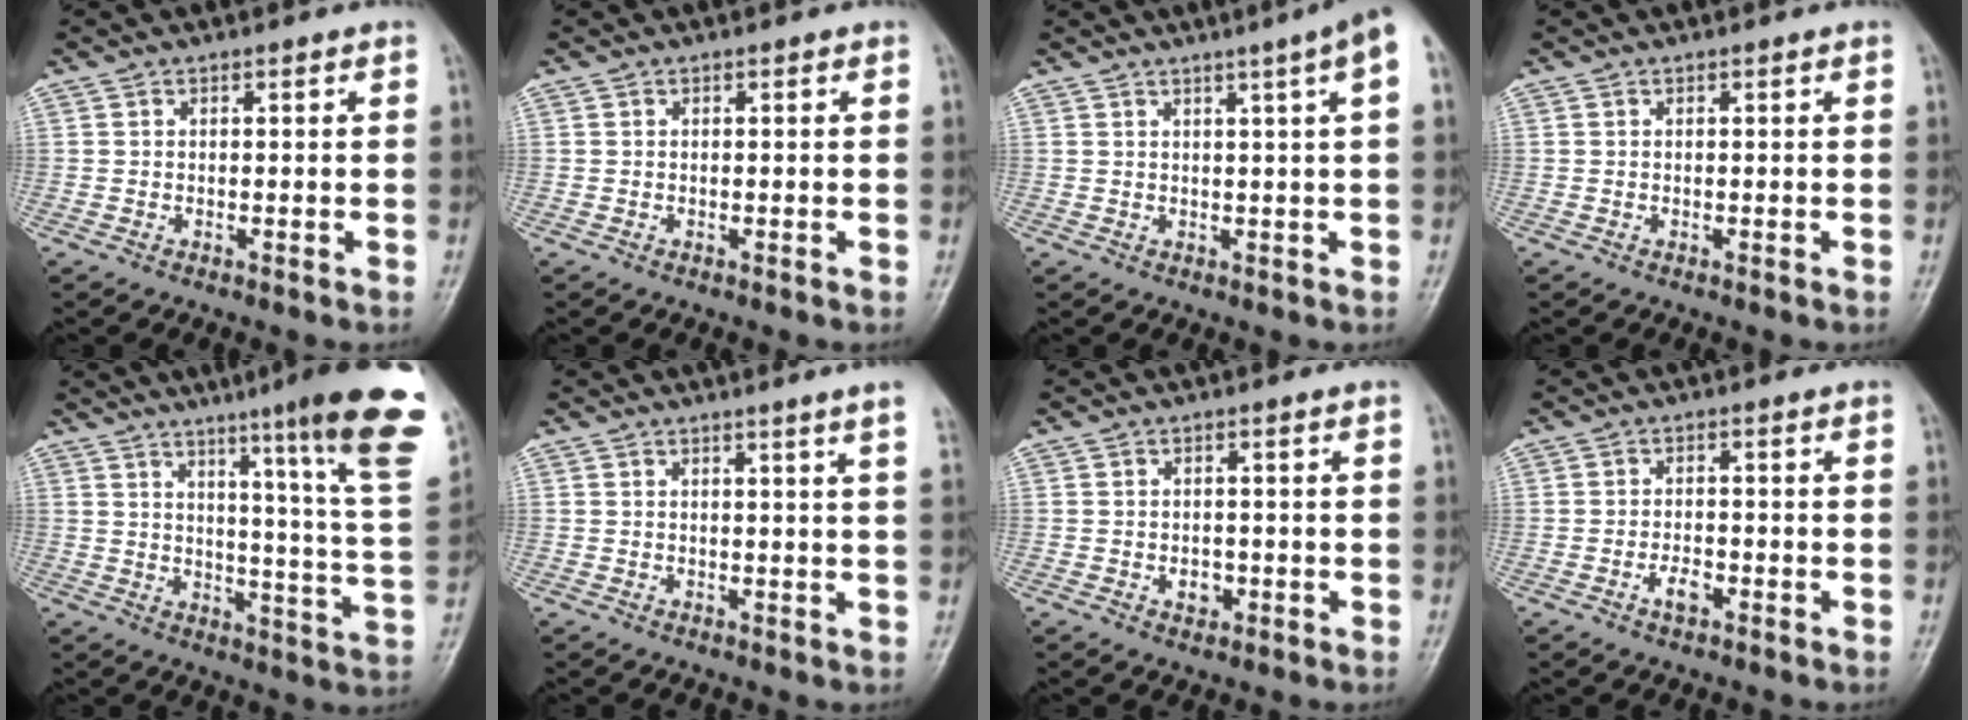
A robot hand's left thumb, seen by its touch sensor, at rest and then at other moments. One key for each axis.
{"total": 0.0}
{"total": 6.4, "fx": 2.8, "fy": -0.4, "fz": 5.7, "tx": -0.074, "ty": 0.007, "tz": 0.036}
{"total": 0.0}
{"total": 22.1, "fx": 13.8, "fy": 0.7, "fz": 17.2, "tx": -0.210, "ty": -0.080, "tz": 0.174}
{"total": 3.8, "fx": 2.6, "fy": -1.0, "fz": 2.6, "tx": -0.035, "ty": -0.013, "tz": 0.032}
{"total": 2.3, "fx": -0.6, "fy": 1.7, "fz": 1.4, "tx": -0.011, "ty": 0.003, "tz": -0.004}
{"total": 2.7, "fx": -1.3, "fy": 1.3, "fz": 2.0, "tx": -0.034, "ty": 0.009, "tz": -0.022}